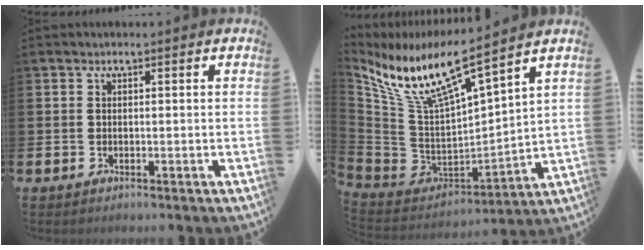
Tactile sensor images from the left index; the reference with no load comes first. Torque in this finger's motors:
{"motor_torque": [0.52, -0.52, 0.40, 0.21]}